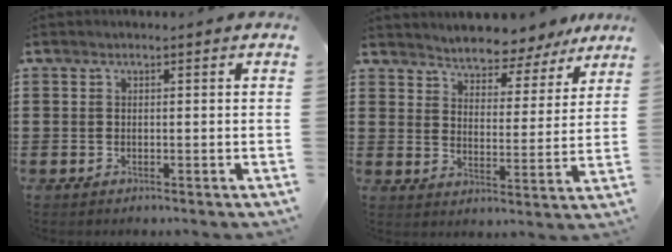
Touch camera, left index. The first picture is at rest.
{"total": 4.7, "force": [4.7, 0.4, -0.5], "torque": [-0.020, -0.034, 0.081]}